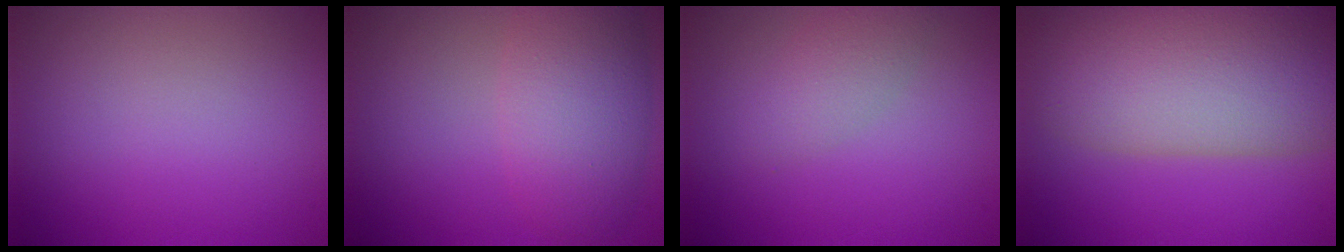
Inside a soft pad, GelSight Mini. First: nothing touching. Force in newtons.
{"total": 5.9, "press": 5.9, "slide": 0.0}
{"total": 2.3, "press": 2.3, "slide": 0.0}
{"total": 12.3, "press": 12.2, "slide": 0.8}